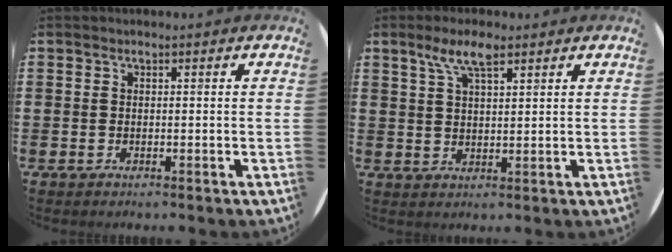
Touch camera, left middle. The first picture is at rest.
{"total": 5.3, "force": [3.5, 1.6, 3.6], "torque": [-0.071, 0.006, 0.059]}